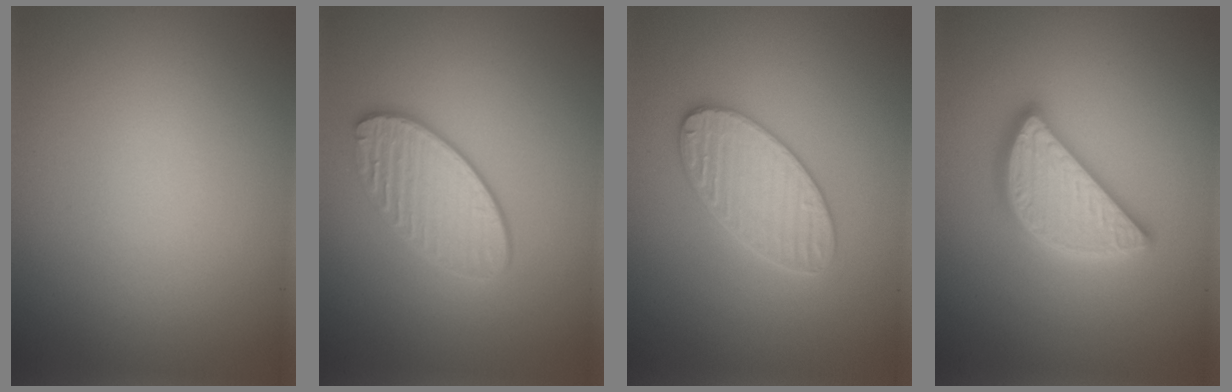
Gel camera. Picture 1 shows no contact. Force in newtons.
{"total": 3.5, "press": 3.2, "slide": 1.3}
{"total": 3.8, "press": 3.8, "slide": 0.3}
{"total": 4.7, "press": 4.7, "slide": 0.4}